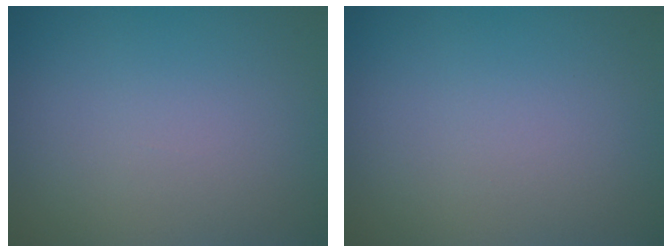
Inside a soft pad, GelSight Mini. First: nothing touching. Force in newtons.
{"total": 0.0}